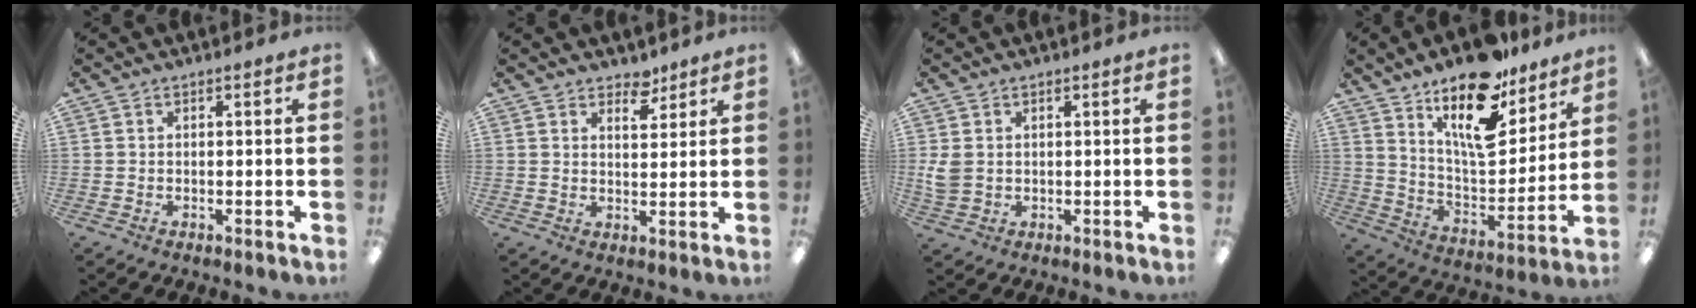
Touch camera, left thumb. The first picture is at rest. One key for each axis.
{"total": 4.7, "fx": 3.8, "fy": 2.2, "fz": 1.4, "tx": -0.005, "ty": -0.025, "tz": 0.065}
{"total": 3.8, "fx": 0.8, "fy": 3.1, "fz": 2.1, "tx": -0.040, "ty": -0.001, "tz": 0.014}
{"total": 19.1, "fx": 13.6, "fy": 7.5, "fz": 11.1, "tx": -0.179, "ty": -0.093, "tz": 0.233}